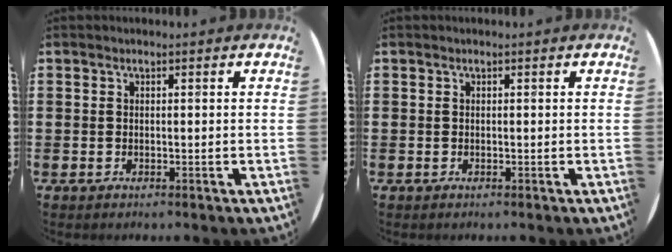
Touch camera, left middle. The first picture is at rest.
{"total": 0.0}